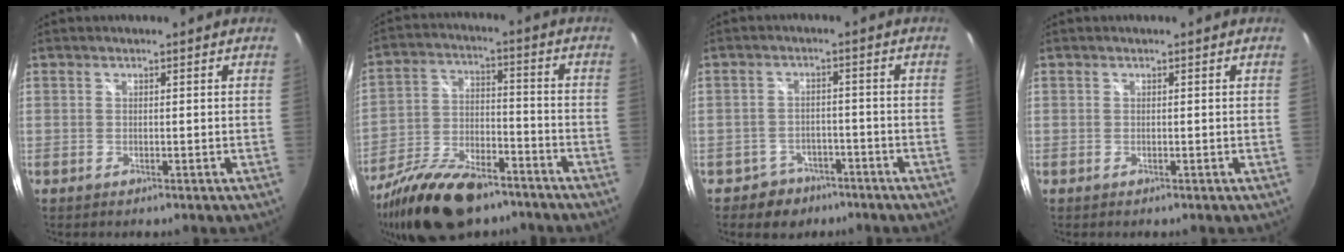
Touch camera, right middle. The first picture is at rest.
{"total": 18.2, "force": [-13.0, 7.5, 10.2], "torque": [-0.205, -0.018, -0.226]}
{"total": 5.5, "force": [-3.7, 4.0, 0.4], "torque": [-0.021, 0.017, -0.051]}
{"total": 0.0}